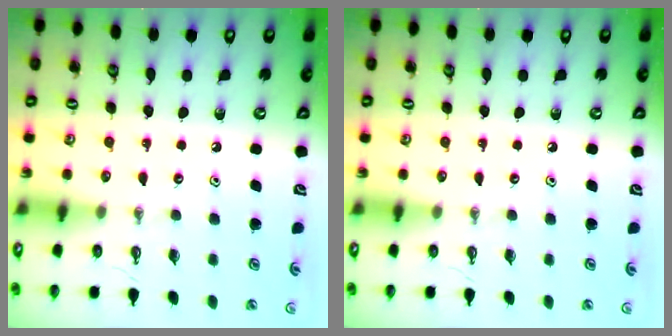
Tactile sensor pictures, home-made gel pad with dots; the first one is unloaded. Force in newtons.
{"total": 0.0}